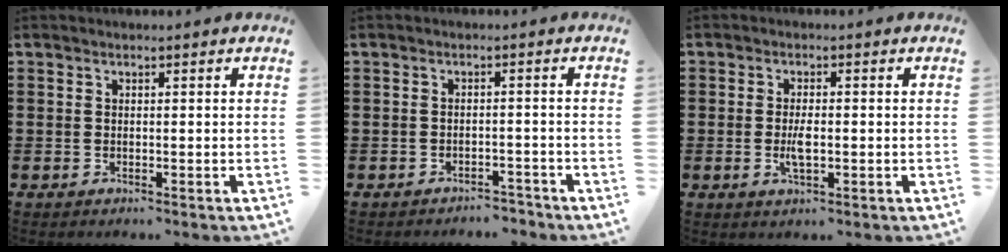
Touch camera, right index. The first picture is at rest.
{"total": 2.0, "force": [-1.9, 0.3, 0.1], "torque": [-0.010, 0.003, -0.042]}
{"total": 3.3, "force": [-0.5, 1.1, 3.0], "torque": [-0.062, -0.002, -0.012]}